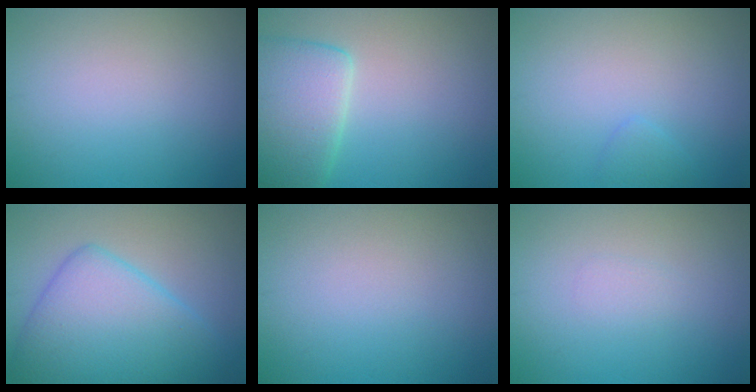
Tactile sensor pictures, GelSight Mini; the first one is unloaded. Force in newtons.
{"total": 6.2, "press": 6.2, "slide": 0.4}
{"total": 0.9, "press": 0.9, "slide": 0.1}
{"total": 8.5, "press": 8.5, "slide": 0.2}
{"total": 0.0}
{"total": 0.8, "press": 0.8, "slide": 0.1}